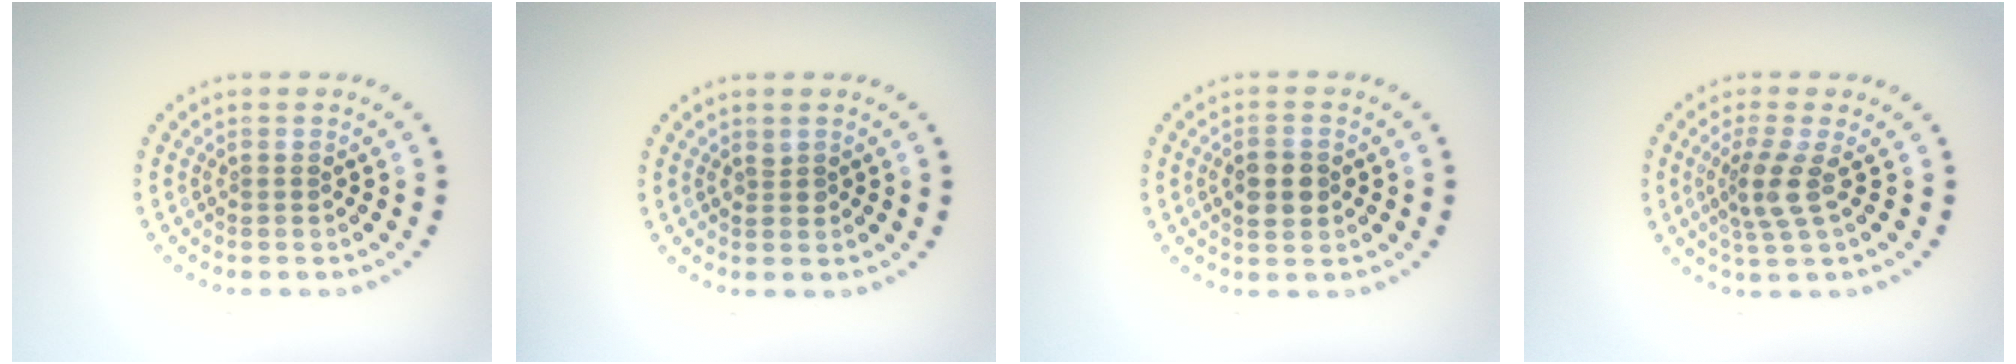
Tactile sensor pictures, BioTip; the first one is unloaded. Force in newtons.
{"total": 0.6, "press": 0.6, "slide": 0.2}
{"total": 2.8, "press": 2.8, "slide": 0.2}
{"total": 2.9, "press": 2.2, "slide": 1.8}